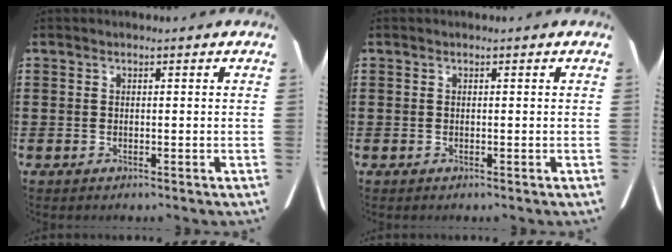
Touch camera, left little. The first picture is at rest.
{"total": 0.0}